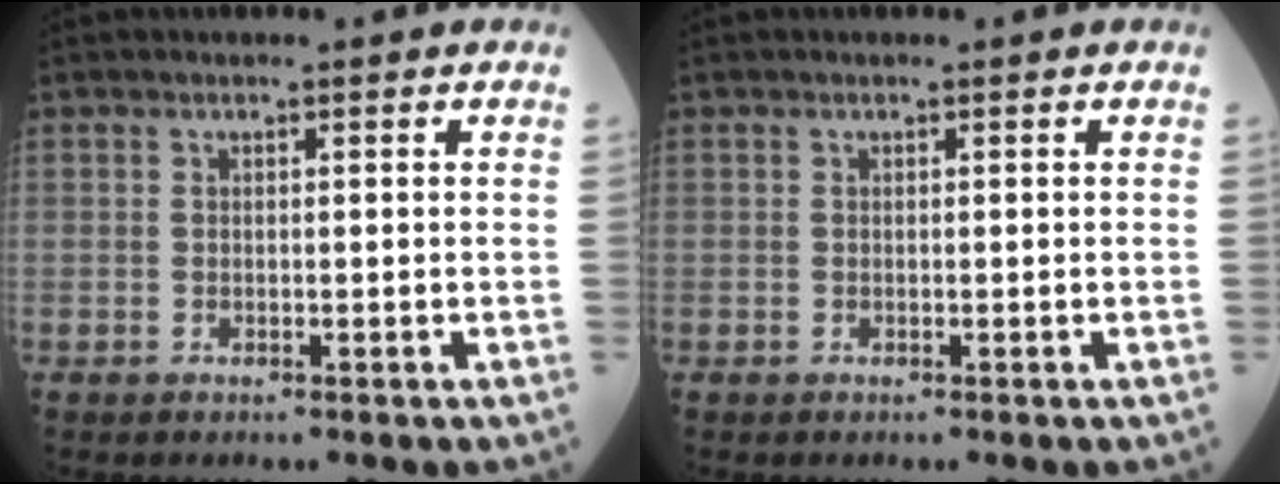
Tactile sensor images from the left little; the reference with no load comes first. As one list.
[{"total": 0.0}]